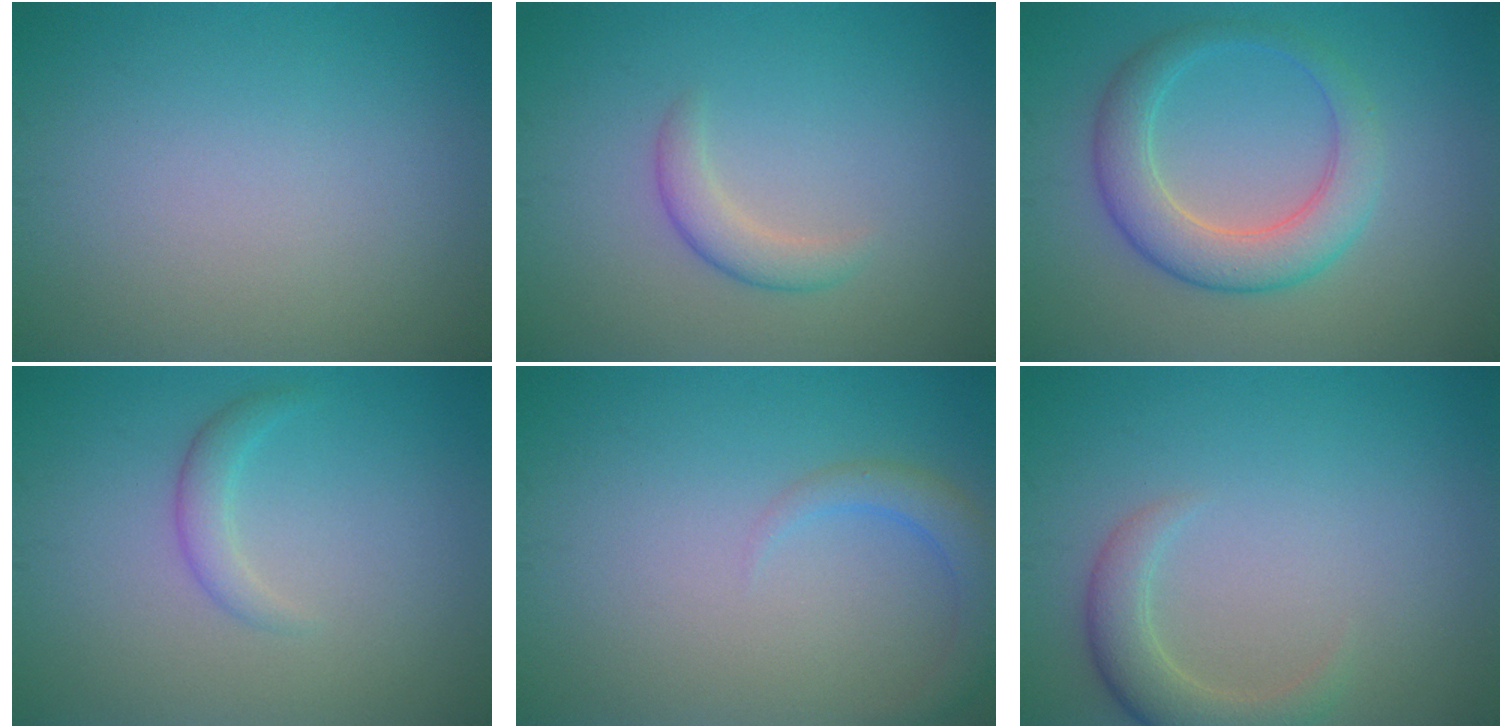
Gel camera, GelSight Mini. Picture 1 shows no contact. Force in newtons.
{"total": 2.1, "press": 2.1, "slide": 0.1}
{"total": 5.0, "press": 5.0, "slide": 0.3}
{"total": 1.6, "press": 1.6, "slide": 0.1}
{"total": 2.4, "press": 2.4, "slide": 0.2}
{"total": 3.2, "press": 3.2, "slide": 0.3}